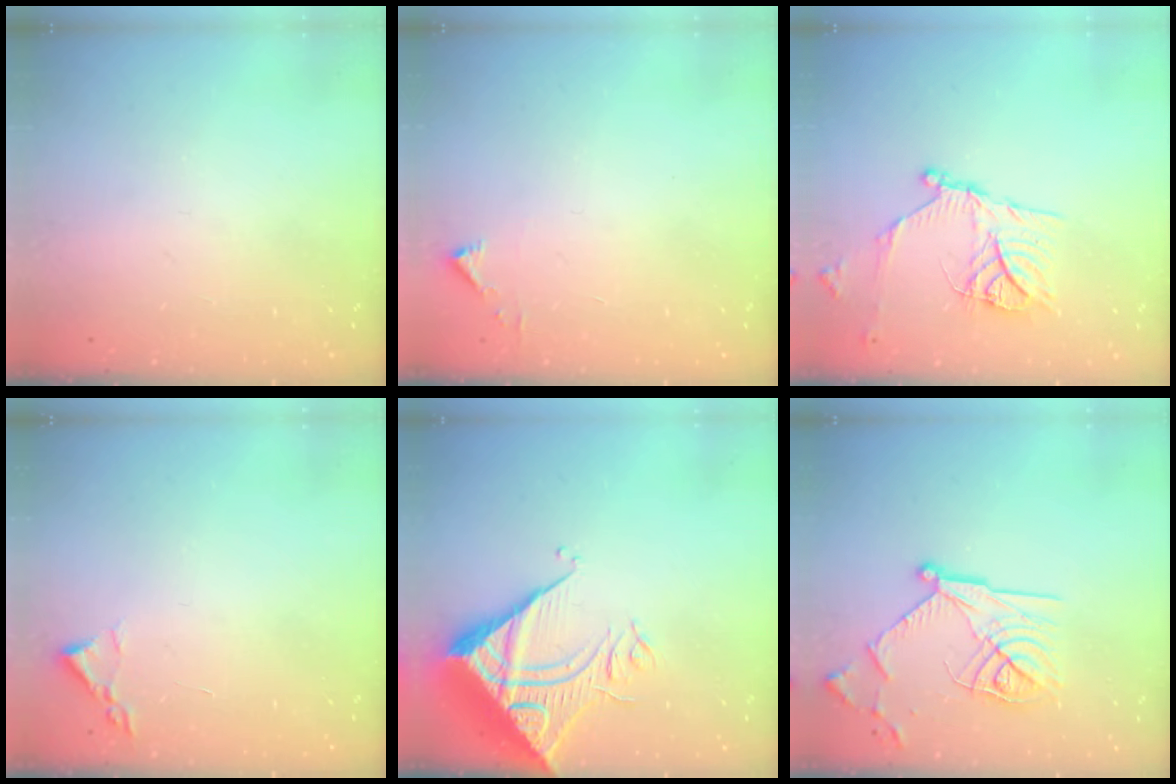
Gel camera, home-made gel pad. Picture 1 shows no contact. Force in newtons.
{"total": 2.3, "press": 2.3, "slide": 0.2}
{"total": 15.6, "press": 15.5, "slide": 1.4}
{"total": 1.8, "press": 1.8, "slide": 0.3}
{"total": 12.1, "press": 12.0, "slide": 1.2}
{"total": 18.1, "press": 18.1, "slide": 1.0}